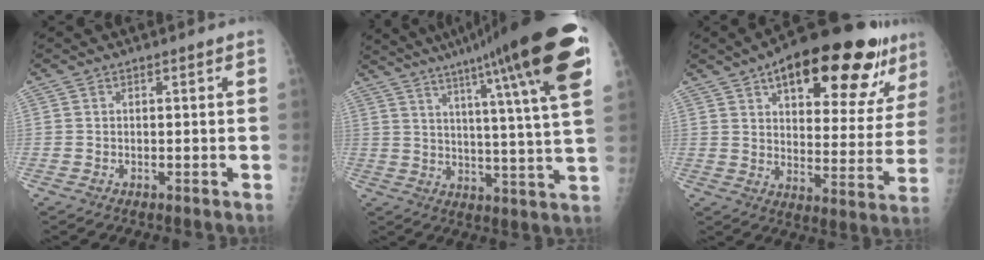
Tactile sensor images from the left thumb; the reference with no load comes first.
{"total": 26.2, "force": [15.6, 2.0, 21.0], "torque": [-0.289, -0.039, 0.214]}
{"total": 26.4, "force": [15.4, 10.0, 19.1], "torque": [-0.235, -0.029, 0.220]}